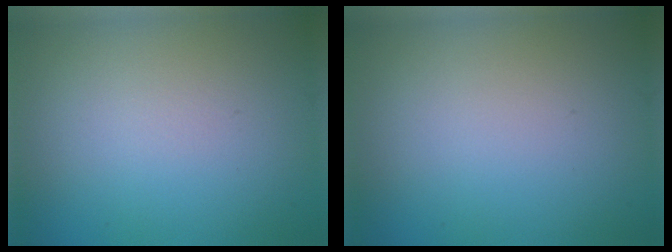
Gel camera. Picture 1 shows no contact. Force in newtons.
{"total": 0.0}